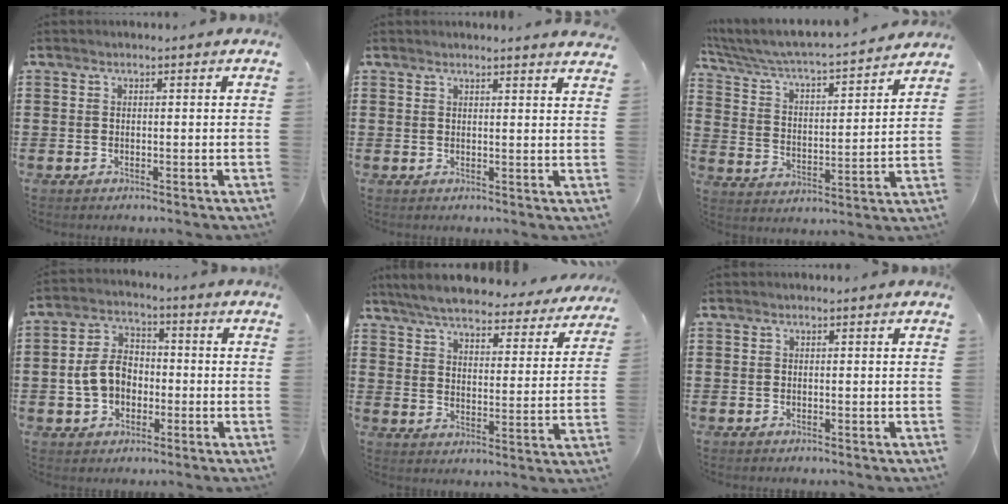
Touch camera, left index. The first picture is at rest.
{"total": 1.8, "force": [1.7, -0.3, 0.5], "torque": [-0.012, -0.003, 0.033]}
{"total": 4.2, "force": [3.9, 0.4, 1.5], "torque": [-0.053, -0.039, 0.055]}
{"total": 6.8, "force": [-1.1, 5.2, 4.3], "torque": [-0.108, 0.009, -0.027]}
{"total": 6.1, "force": [5.8, 0.5, 1.8], "torque": [-0.063, -0.037, 0.099]}
{"total": 0.0}